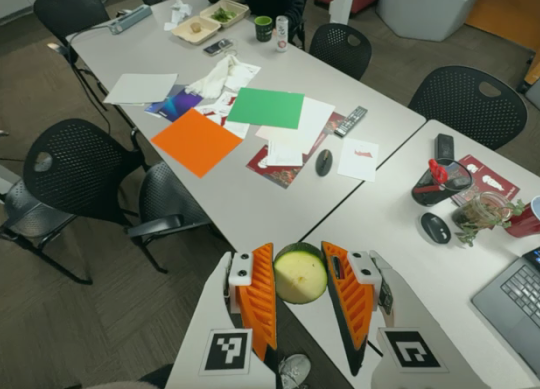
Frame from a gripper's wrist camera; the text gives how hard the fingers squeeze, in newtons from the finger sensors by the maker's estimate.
{"total": 10.4, "left": 10.7, "right": 10.1}